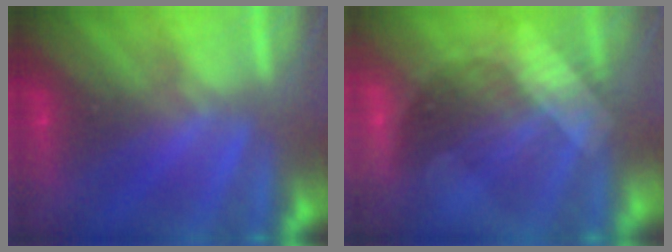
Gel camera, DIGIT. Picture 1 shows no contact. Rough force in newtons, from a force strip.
{"total": 3.3}